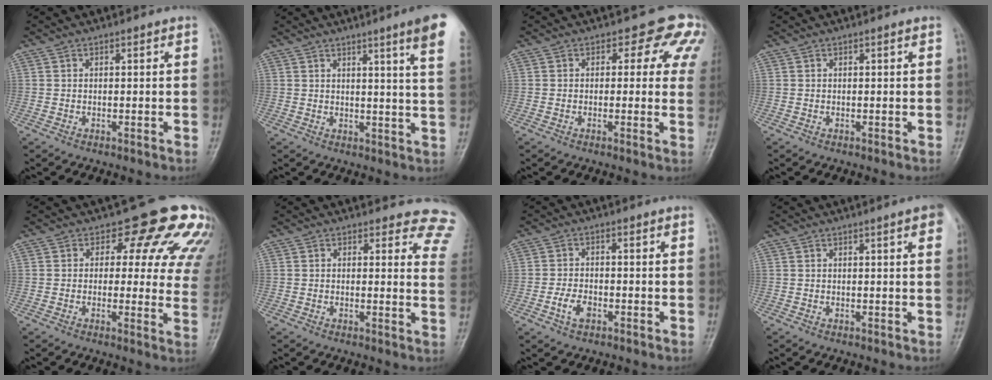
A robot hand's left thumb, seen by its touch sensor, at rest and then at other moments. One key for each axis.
{"total": 10.8, "fx": 6.4, "fy": -0.2, "fz": 8.7, "tx": -0.106, "ty": -0.027, "tz": 0.063}
{"total": 7.3, "fx": 3.5, "fy": 4.9, "fz": 4.1, "tx": 0.004, "ty": -0.006, "tz": 0.016}
{"total": 0.0}
{"total": 13.8, "fx": 8.2, "fy": 7.3, "fz": 8.4, "tx": -0.034, "ty": -0.031, "tz": 0.068}
{"total": 10.2, "fx": 9.4, "fy": 3.9, "fz": 1.1, "tx": 0.048, "ty": -0.068, "tz": 0.057}
{"total": 3.7, "fx": -1.8, "fy": 2.3, "fz": 2.3, "tx": -0.039, "ty": 0.012, "tz": -0.035}
{"total": 3.9, "fx": 1.8, "fy": 0.5, "fz": 3.5, "tx": -0.028, "ty": 0.004, "tz": 0.017}